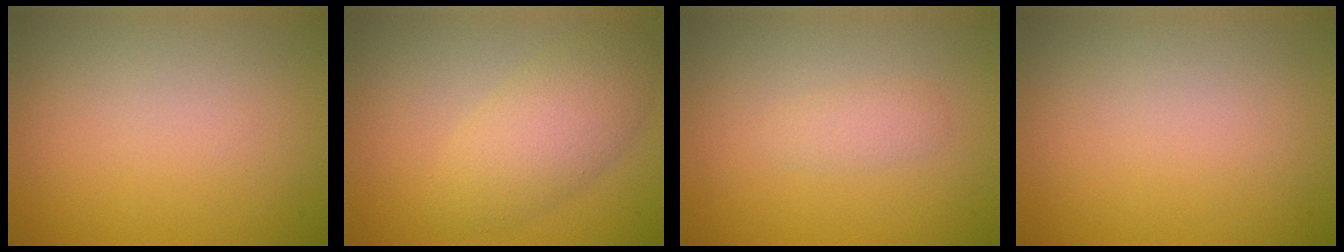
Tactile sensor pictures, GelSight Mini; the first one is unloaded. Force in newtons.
{"total": 4.5, "press": 4.5, "slide": 0.0}
{"total": 1.2, "press": 1.2, "slide": 0.1}
{"total": 0.0}